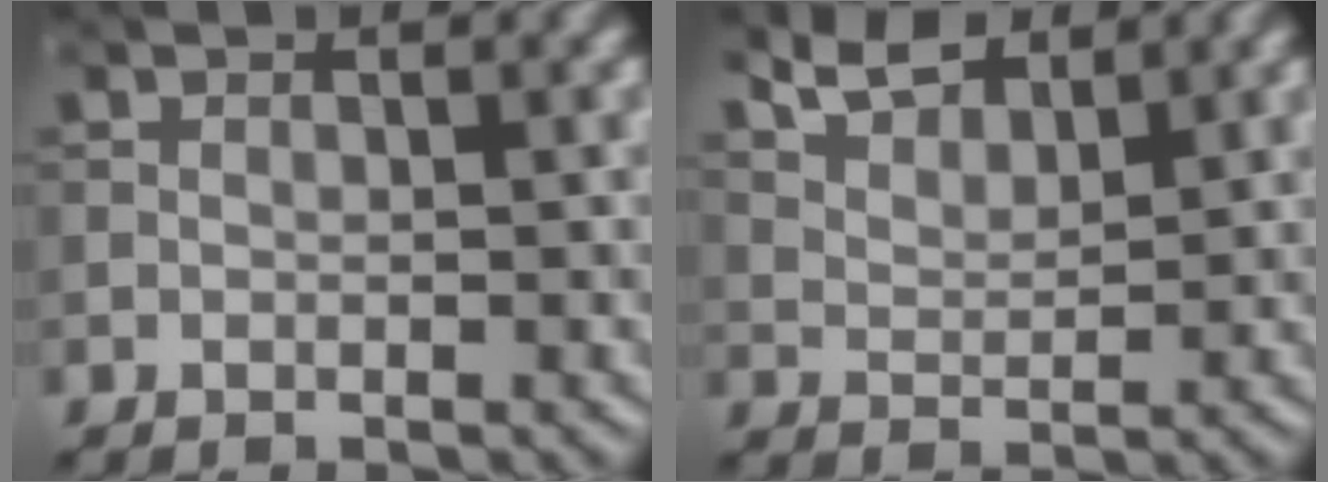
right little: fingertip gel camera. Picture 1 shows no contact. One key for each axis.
{"total": 4.6, "fx": 3.8, "fy": 1.7, "fz": 2.0, "tx": -0.047, "ty": -0.002, "tz": 0.074}